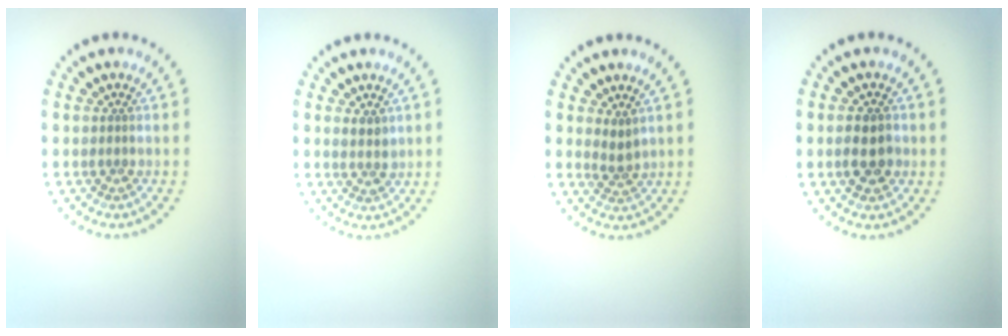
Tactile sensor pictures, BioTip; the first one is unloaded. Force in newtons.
{"total": 1.7, "press": 1.6, "slide": 0.4}
{"total": 1.7, "press": 1.2, "slide": 1.2}
{"total": 2.7, "press": 2.7, "slide": 0.3}